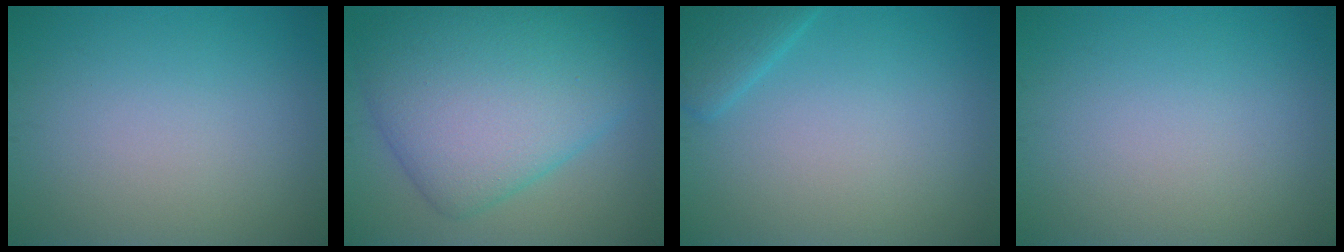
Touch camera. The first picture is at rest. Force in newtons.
{"total": 10.8, "press": 10.8, "slide": 0.1}
{"total": 2.3, "press": 2.3, "slide": 0.2}
{"total": 0.0}